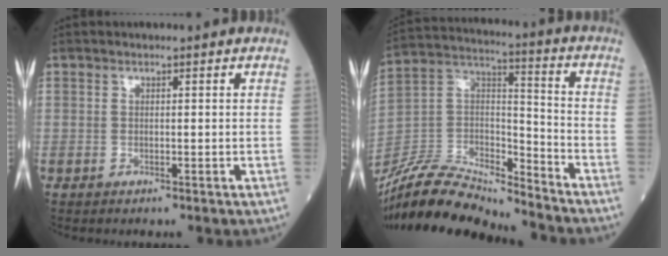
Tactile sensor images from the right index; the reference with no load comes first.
{"total": 18.7, "force": [-17.6, 2.4, 5.7], "torque": [-0.116, 0.028, -0.321]}